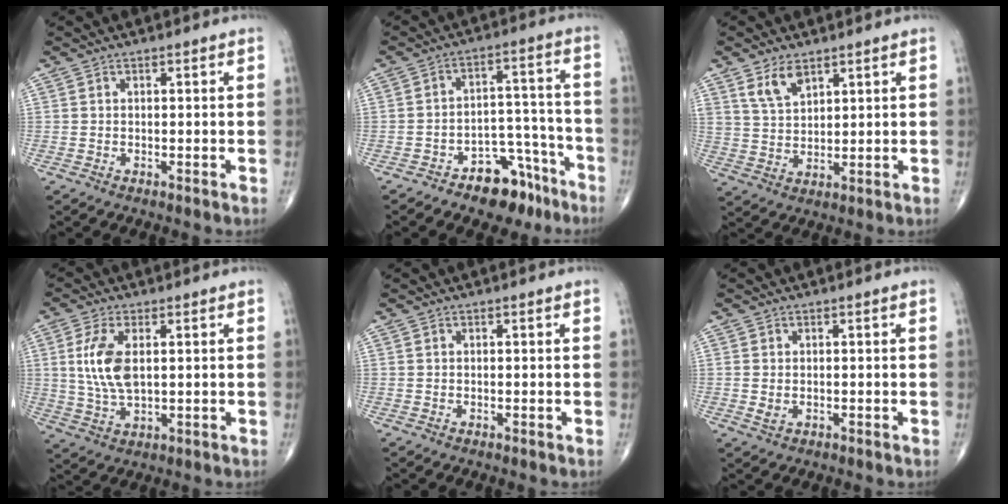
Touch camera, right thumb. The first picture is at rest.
{"total": 10.6, "force": [-7.3, 5.9, 5.0], "torque": [-0.027, 0.078, -0.109]}
{"total": 5.7, "force": [3.7, 3.0, 3.2], "torque": [-0.051, -0.021, 0.078]}
{"total": 8.8, "force": [1.5, 4.2, 7.6], "torque": [-0.165, -0.007, 0.035]}
{"total": 0.0}
{"total": 1.4, "force": [-0.1, 1.1, 0.9], "torque": [-0.015, -0.001, 0.001]}